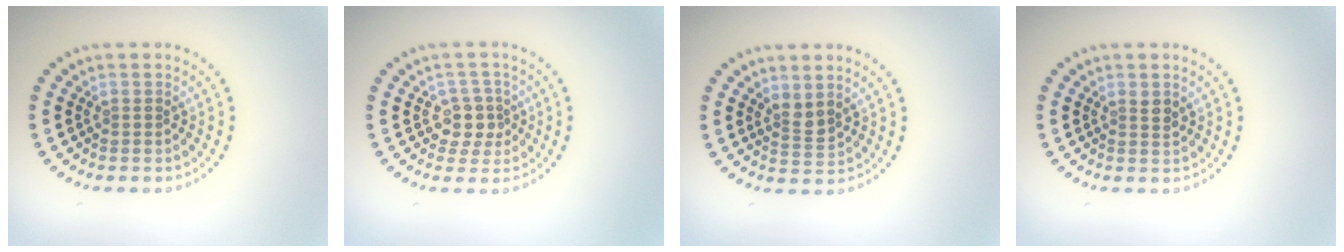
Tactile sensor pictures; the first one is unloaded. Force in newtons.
{"total": 2.5, "press": 2.2, "slide": 1.1}
{"total": 1.6, "press": 1.3, "slide": 1.0}
{"total": 1.0, "press": 0.8, "slide": 0.5}